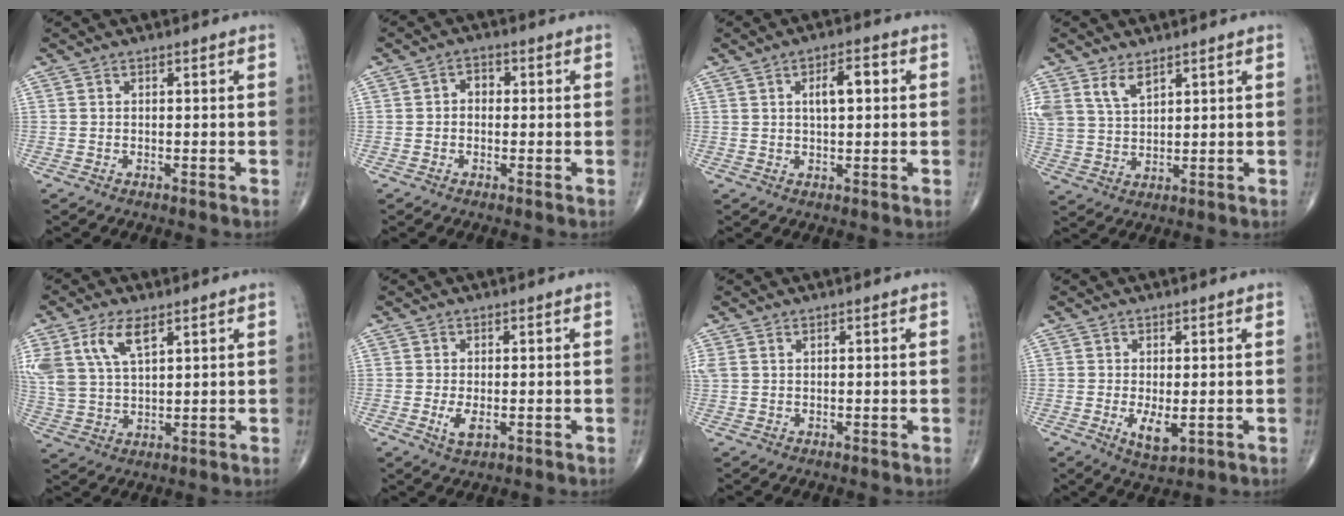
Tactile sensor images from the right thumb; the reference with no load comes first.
{"total": 2.5, "force": [0.0, 1.9, 1.6], "torque": [-0.009, 0.014, -0.006]}
{"total": 5.3, "force": [1.2, 2.2, 4.7], "torque": [-0.070, 0.007, 0.019]}
{"total": 6.3, "force": [4.1, 3.3, 3.6], "torque": [-0.064, -0.017, 0.089]}
{"total": 10.6, "force": [5.3, 5.1, 7.7], "torque": [-0.164, -0.010, 0.112]}
{"total": 3.0, "force": [-0.7, 1.4, 2.6], "torque": [-0.050, -0.007, -0.011]}
{"total": 1.5, "force": [0.9, 0.7, 0.9], "torque": [-0.031, 0.015, 0.026]}
{"total": 4.2, "force": [-0.8, 1.8, 3.7], "torque": [-0.060, -0.012, -0.004]}